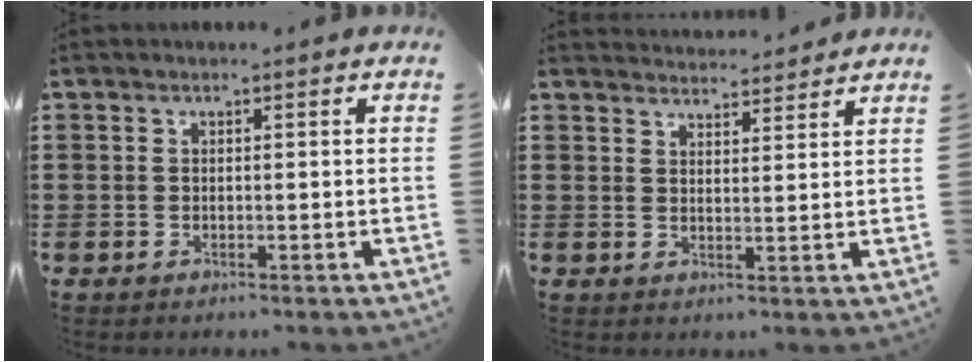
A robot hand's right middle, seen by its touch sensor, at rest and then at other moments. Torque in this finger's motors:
{"motor_torque": [0.00, 0.00, 0.00, -0.03]}